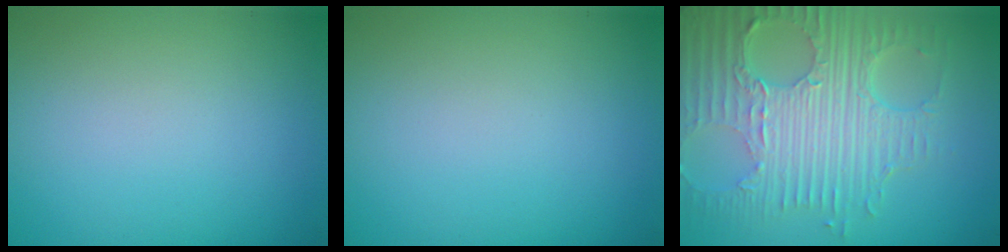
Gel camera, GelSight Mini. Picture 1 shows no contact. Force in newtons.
{"total": 0.0}
{"total": 8.6, "press": 6.0, "slide": 6.1}